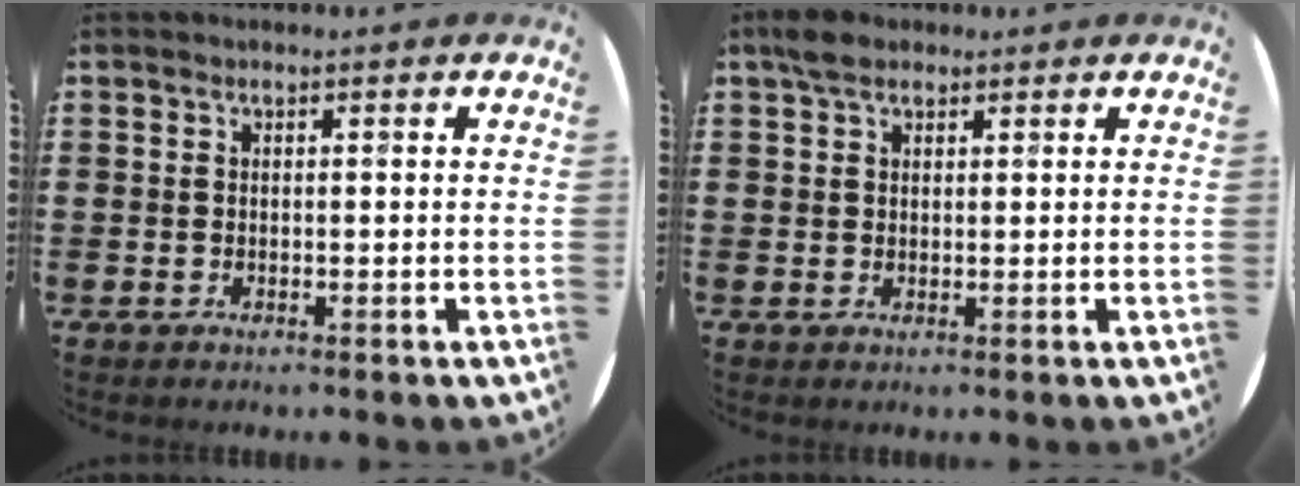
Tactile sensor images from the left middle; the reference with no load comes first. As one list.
[{"total": 2.5, "force": [1.9, 1.1, 1.1], "torque": [-0.016, 0.004, 0.034]}]